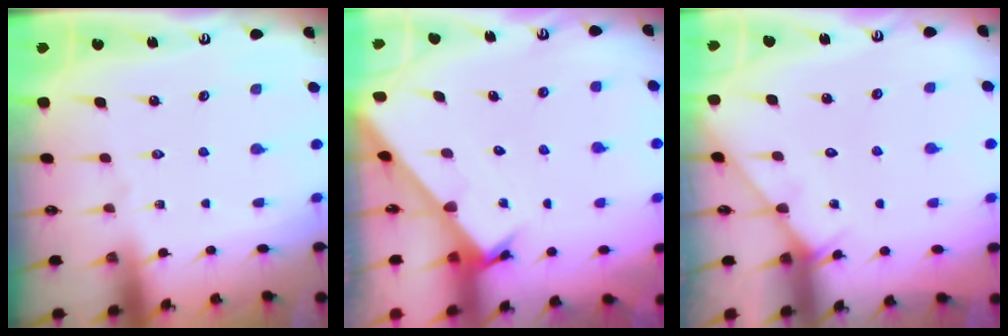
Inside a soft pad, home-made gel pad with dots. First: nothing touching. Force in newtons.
{"total": 2.3, "press": 2.3, "slide": 0.1}
{"total": 4.6, "press": 4.6, "slide": 0.5}